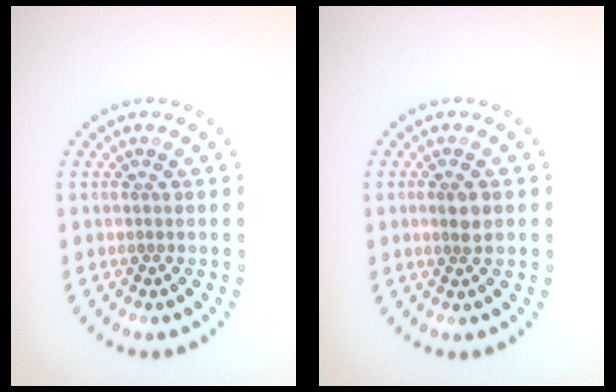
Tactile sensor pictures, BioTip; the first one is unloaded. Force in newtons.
{"total": 1.6, "press": 1.5, "slide": 0.6}